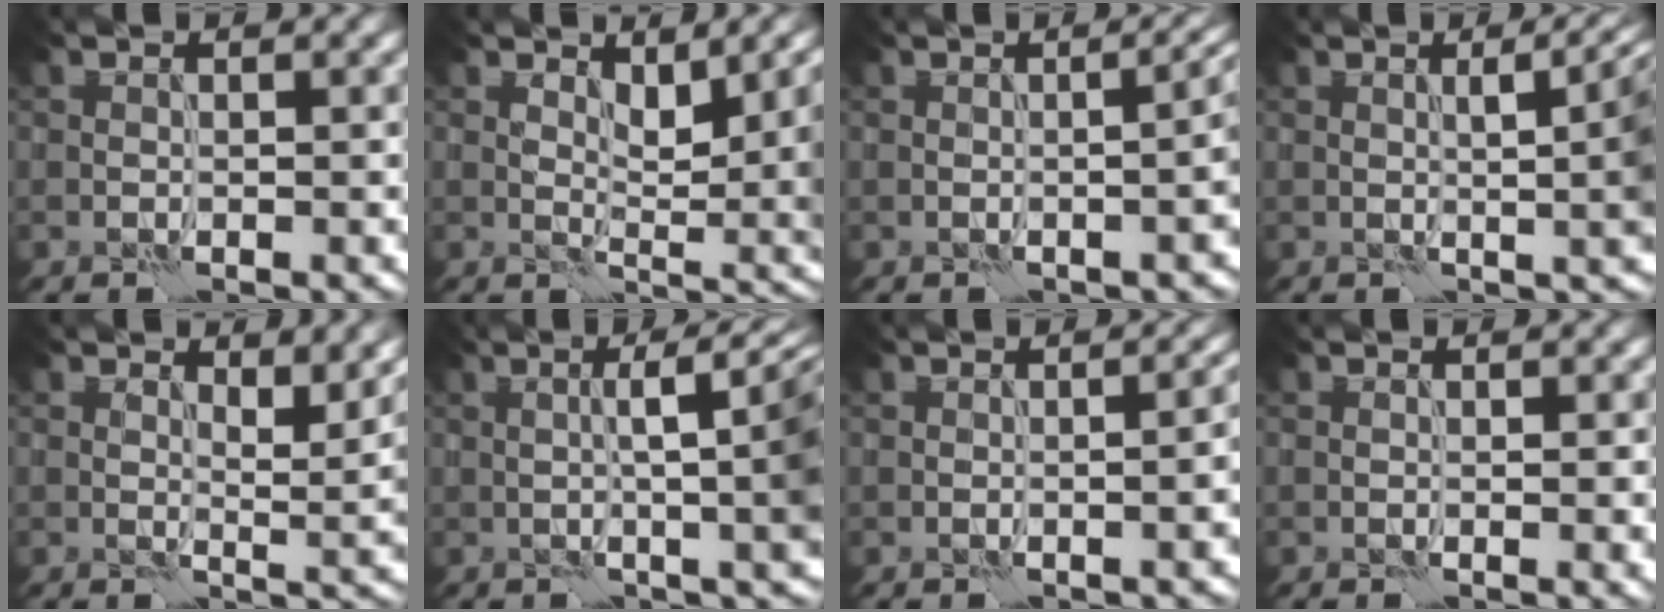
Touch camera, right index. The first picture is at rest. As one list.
[{"total": 6.2, "force": [1.8, 2.4, 5.4], "torque": [-0.077, -0.002, 0.032]}, {"total": 5.7, "force": [-0.2, 2.6, 5.0], "torque": [-0.022, 0.013, 0.001]}, {"total": 8.3, "force": [1.1, 3.2, 7.6], "torque": [-0.049, 0.026, 0.009]}, {"total": 4.6, "force": [1.8, 1.3, 4.0], "torque": [-0.053, 0.000, 0.029]}, {"total": 9.0, "force": [1.4, 2.4, 8.6], "torque": [-0.093, 0.018, 0.019]}, {"total": 4.1, "force": [-0.3, 1.7, 3.7], "torque": [-0.020, 0.010, 0.001]}, {"total": 0.9, "force": [0.2, 0.2, 0.9], "torque": [-0.013, -0.001, 0.002]}]